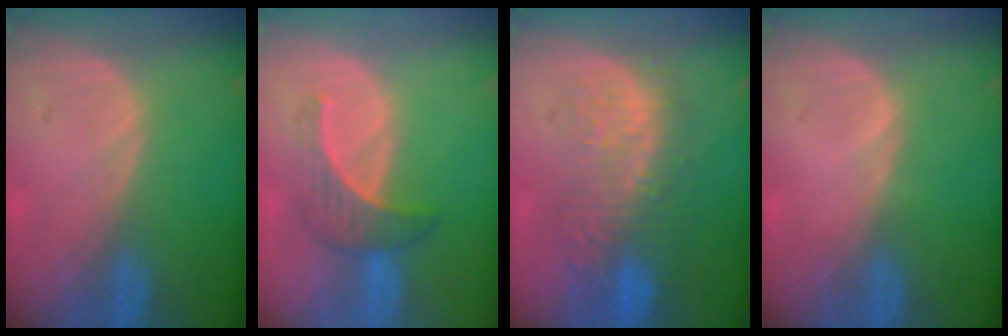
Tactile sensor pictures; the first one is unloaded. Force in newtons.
{"total": 4.5, "press": 4.4, "slide": 0.8}
{"total": 11.1, "press": 9.7, "slide": 5.5}
{"total": 0.5, "press": 0.1, "slide": 0.5}